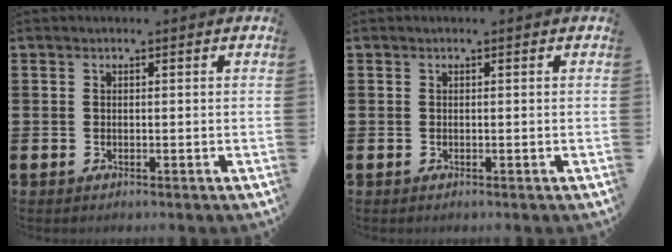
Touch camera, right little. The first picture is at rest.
{"total": 0.0}